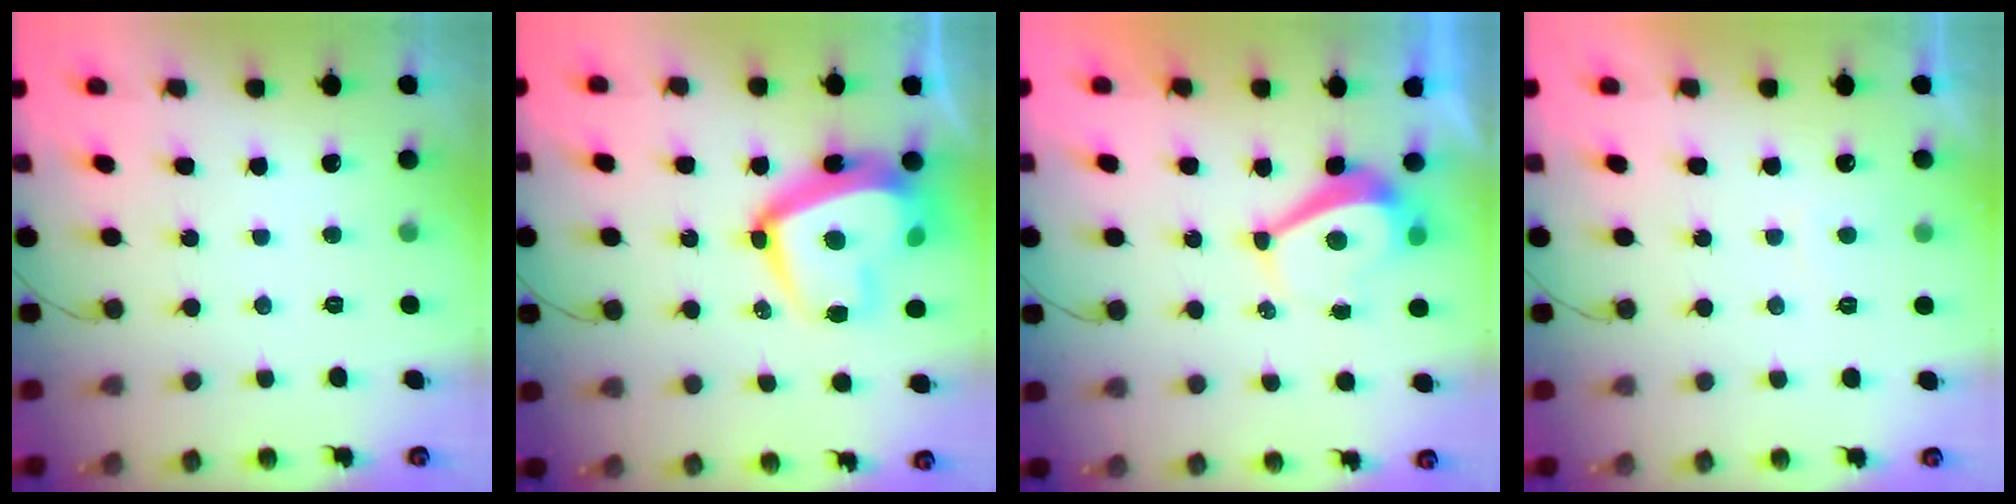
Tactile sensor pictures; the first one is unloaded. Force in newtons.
{"total": 20.7, "press": 20.7, "slide": 1.5}
{"total": 3.9, "press": 3.8, "slide": 0.5}
{"total": 1.0, "press": 0.8, "slide": 0.6}